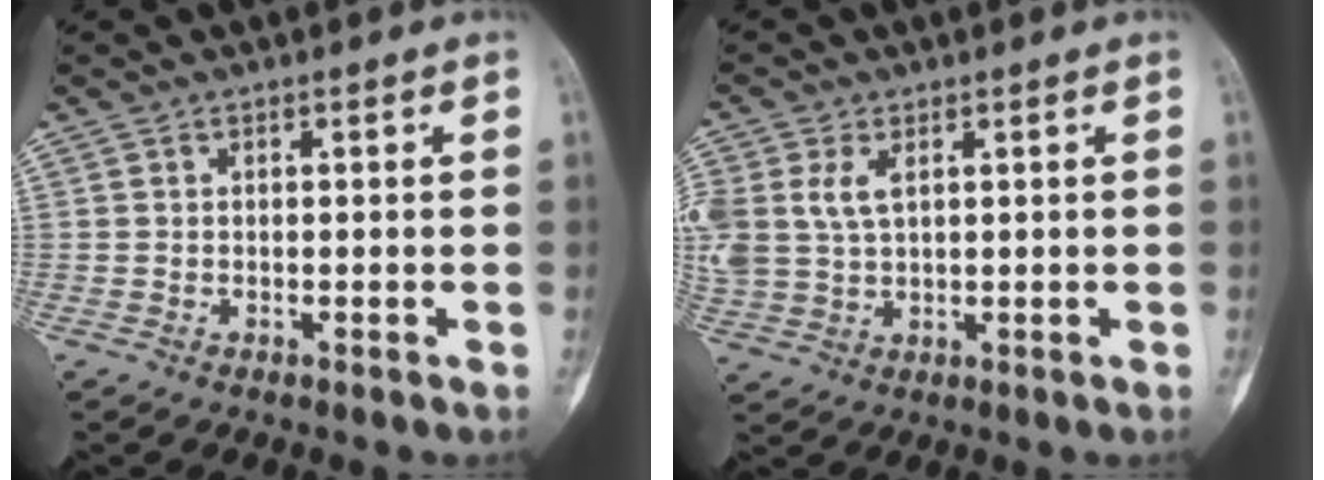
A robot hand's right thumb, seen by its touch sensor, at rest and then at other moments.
{"total": 9.5, "force": [2.8, 6.0, 6.8], "torque": [-0.169, 0.002, 0.065]}